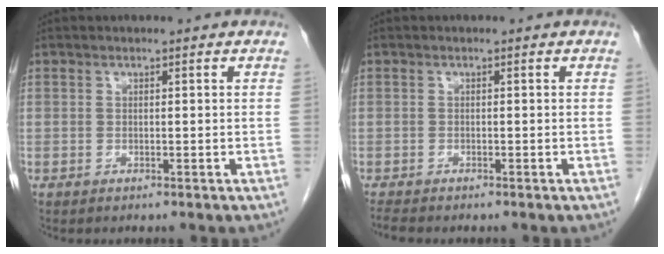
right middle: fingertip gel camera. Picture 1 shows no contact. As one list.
[{"total": 1.5, "force": [-1.4, 0.2, 0.4], "torque": [-0.014, -0.006, -0.024]}]